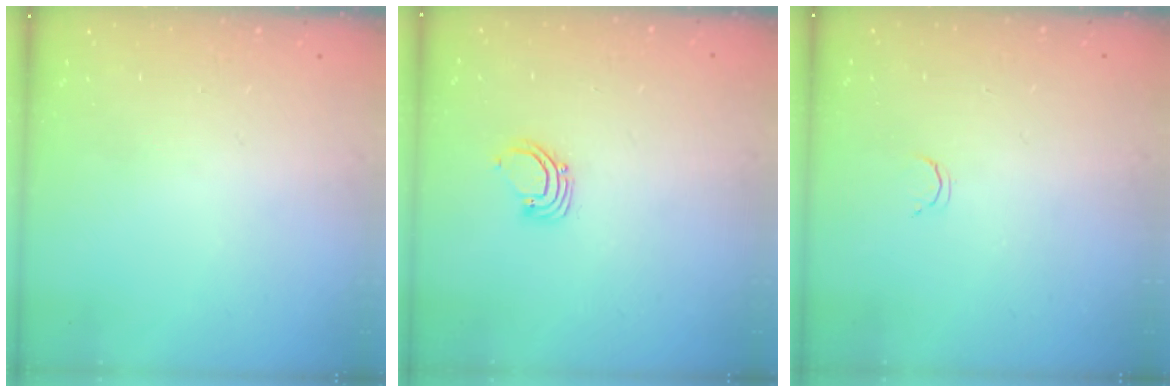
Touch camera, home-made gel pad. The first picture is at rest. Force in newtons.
{"total": 3.2, "press": 3.2, "slide": 0.2}
{"total": 2.1, "press": 2.1, "slide": 0.4}